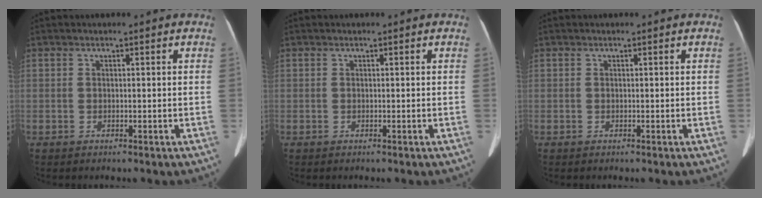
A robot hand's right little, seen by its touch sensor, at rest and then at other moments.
{"total": 0.0}
{"total": 0.0}